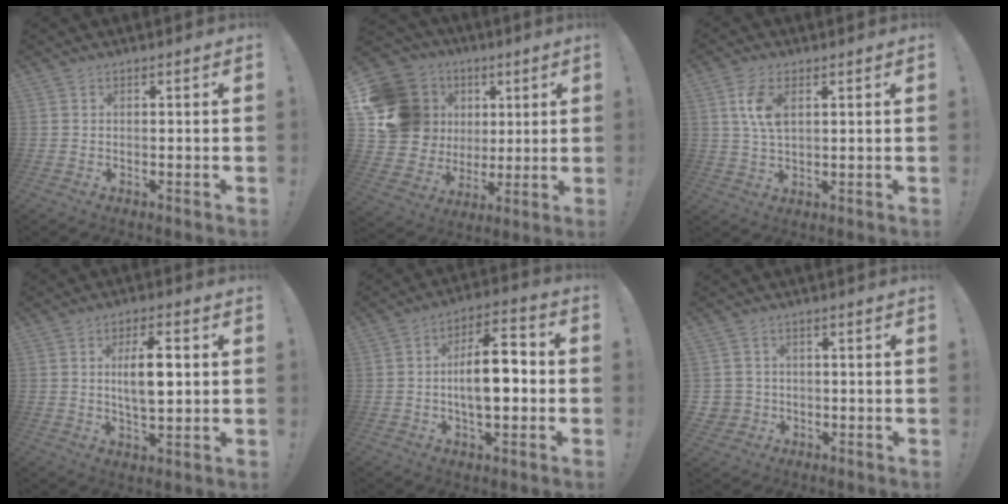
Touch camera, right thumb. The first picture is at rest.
{"total": 21.1, "force": [6.0, 18.0, 9.1], "torque": [-0.150, -0.018, 0.157]}
{"total": 7.5, "force": [2.5, 3.7, 6.0], "torque": [-0.119, -0.004, 0.040]}
{"total": 9.7, "force": [1.8, 3.7, 8.8], "torque": [-0.146, -0.007, 0.022]}
{"total": 13.0, "force": [-1.5, 5.8, 11.6], "torque": [-0.174, 0.011, -0.032]}
{"total": 3.9, "force": [0.3, 3.8, 0.9], "torque": [-0.028, 0.004, 0.009]}